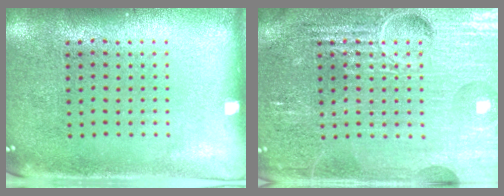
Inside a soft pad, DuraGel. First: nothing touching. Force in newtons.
{"total": 6.9, "press": 6.9, "slide": 0.7}